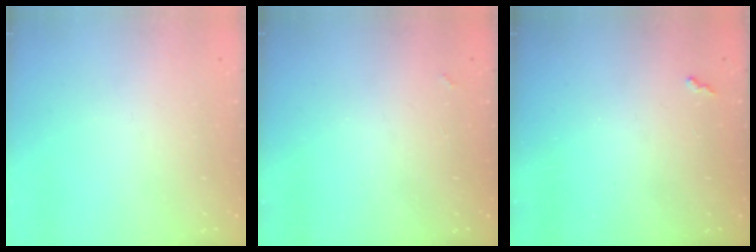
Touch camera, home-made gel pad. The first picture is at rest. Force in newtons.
{"total": 1.4, "press": 1.3, "slide": 0.4}
{"total": 1.9, "press": 1.9, "slide": 0.5}